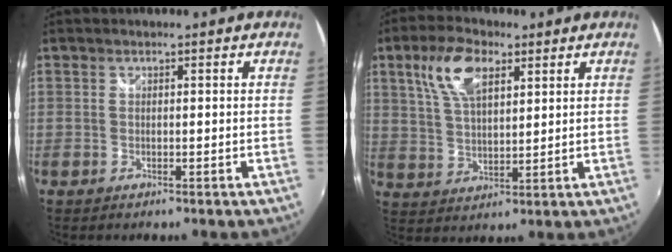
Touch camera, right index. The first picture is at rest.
{"total": 9.9, "force": [4.8, 4.6, 7.4], "torque": [-0.146, 0.018, 0.095]}